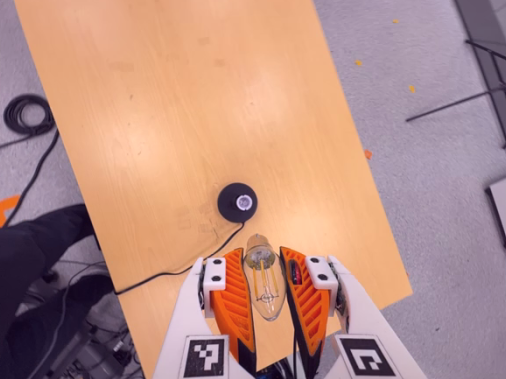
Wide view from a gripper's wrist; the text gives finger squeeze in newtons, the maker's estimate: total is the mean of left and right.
{"total": 20.9, "left": 23.1, "right": 18.8}